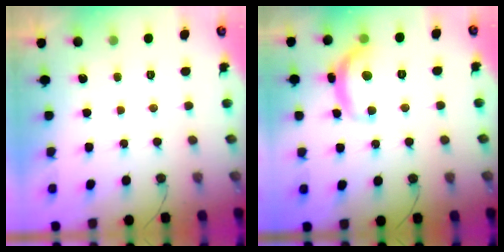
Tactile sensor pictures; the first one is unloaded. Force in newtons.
{"total": 12.6, "press": 12.6, "slide": 0.7}